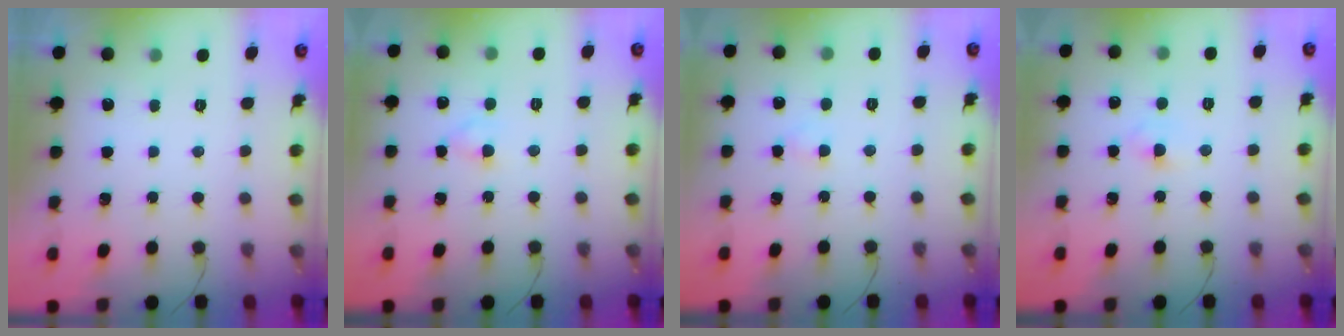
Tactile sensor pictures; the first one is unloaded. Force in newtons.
{"total": 1.6, "press": 1.4, "slide": 0.9}
{"total": 1.5, "press": 1.2, "slide": 0.8}
{"total": 2.1, "press": 1.9, "slide": 0.9}